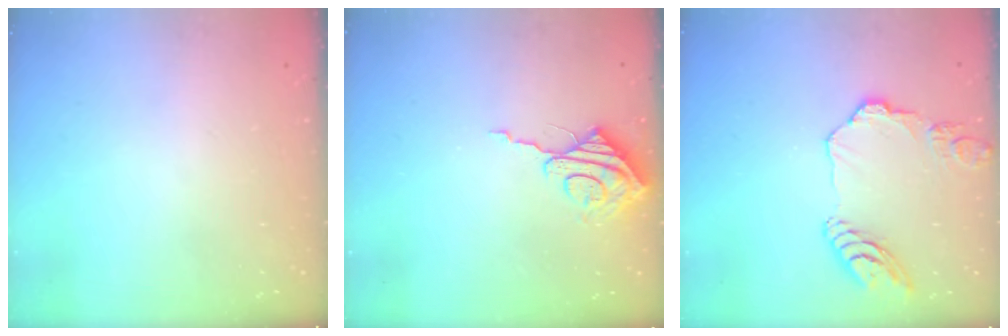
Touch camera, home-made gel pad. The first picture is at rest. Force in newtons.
{"total": 8.1, "press": 8.1, "slide": 0.5}
{"total": 12.8, "press": 12.7, "slide": 1.3}